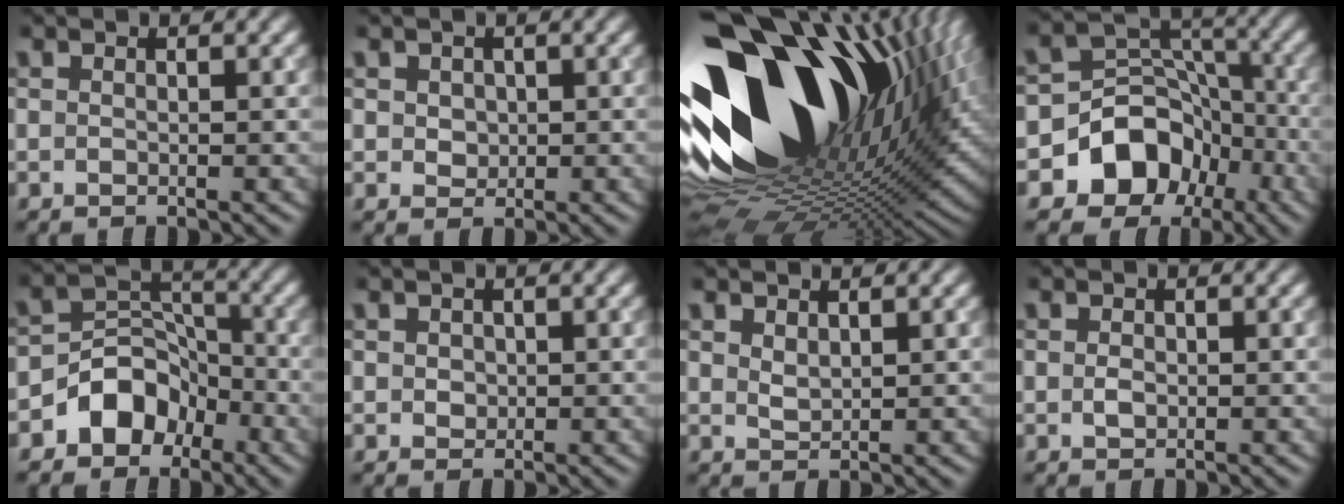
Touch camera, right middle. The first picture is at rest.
{"total": 1.5, "force": [0.4, 1.3, 0.7], "torque": [-0.011, 0.003, 0.007]}
{"total": 20.6, "force": [6.1, 12.0, 15.7], "torque": [-0.270, -0.005, 0.120]}
{"total": 7.9, "force": [-4.0, 6.3, 2.7], "torque": [-0.028, 0.016, -0.078]}
{"total": 5.1, "force": [-3.0, 3.8, 1.8], "torque": [-0.013, 0.009, -0.056]}
{"total": 1.0, "force": [0.1, 0.9, 0.4], "torque": [-0.007, -0.002, 0.003]}
{"total": 1.2, "force": [0.7, 0.6, 0.7], "torque": [-0.016, -0.001, 0.020]}
{"total": 0.9, "force": [0.0, 0.7, 0.6], "torque": [-0.012, -0.003, -0.001]}